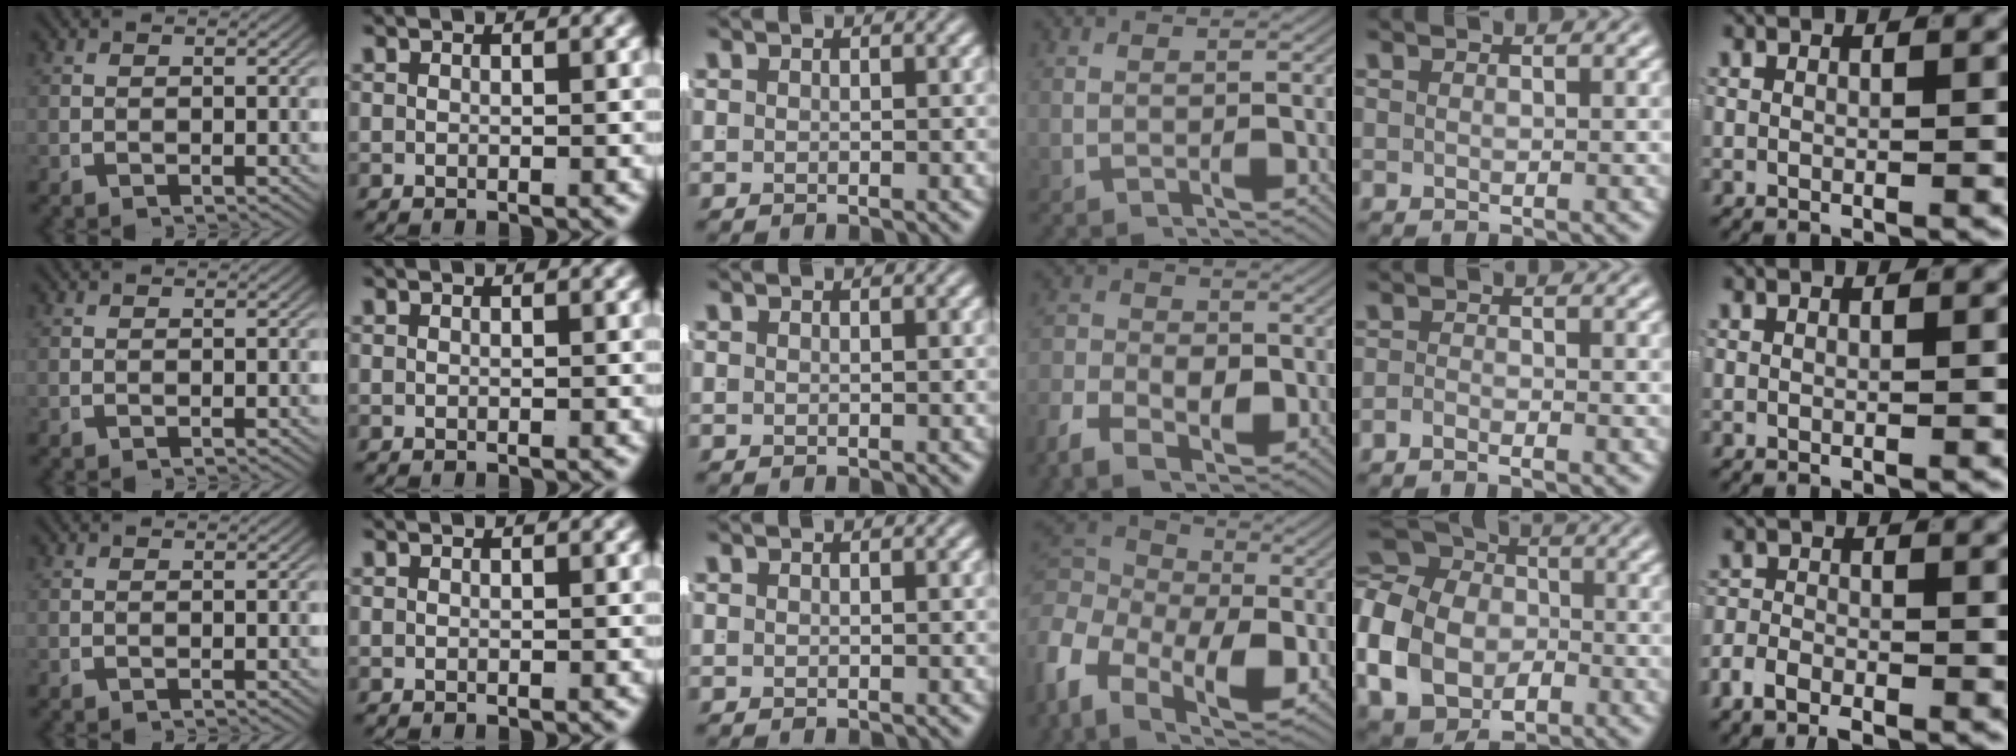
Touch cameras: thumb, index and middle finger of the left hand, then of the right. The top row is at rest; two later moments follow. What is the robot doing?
{"motion": "lift_and_place", "object": "jacket"}